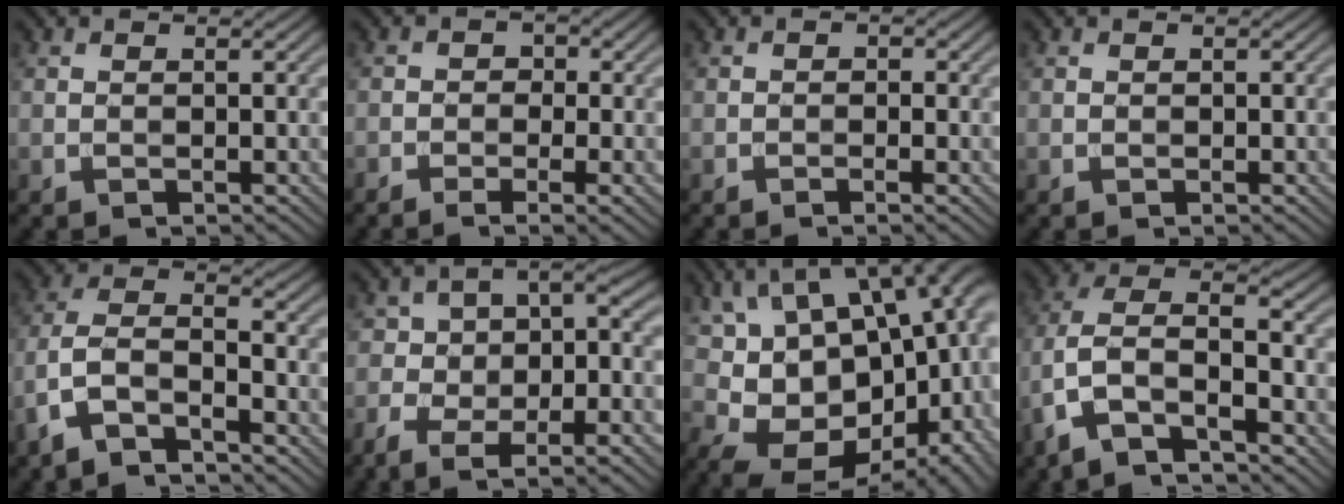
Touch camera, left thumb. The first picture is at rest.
{"total": 4.5, "force": [-2.2, 2.6, 3.0], "torque": [-0.029, -0.002, -0.033]}
{"total": 1.4, "force": [-0.7, 0.6, 1.0], "torque": [-0.013, 0.001, -0.014]}
{"total": 0.0}
{"total": 7.3, "force": [-4.3, 2.9, 5.1], "torque": [-0.110, 0.004, -0.098]}
{"total": 13.1, "force": [-4.9, 6.9, 10.0], "torque": [-0.174, -0.021, -0.075]}
{"total": 20.7, "force": [2.5, 13.2, 15.7], "torque": [-0.236, -0.028, 0.103]}
{"total": 9.9, "force": [-4.3, 4.4, 7.8], "torque": [-0.169, 0.008, -0.095]}